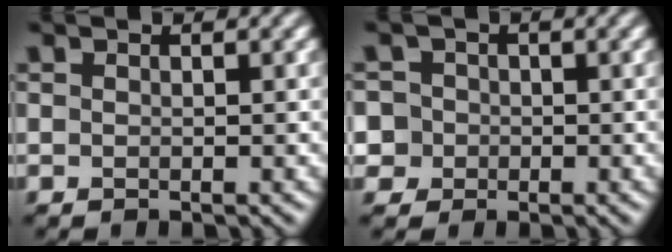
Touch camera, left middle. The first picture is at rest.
{"total": 4.8, "force": [0.5, 4.5, 1.6], "torque": [-0.022, 0.038, -0.020]}